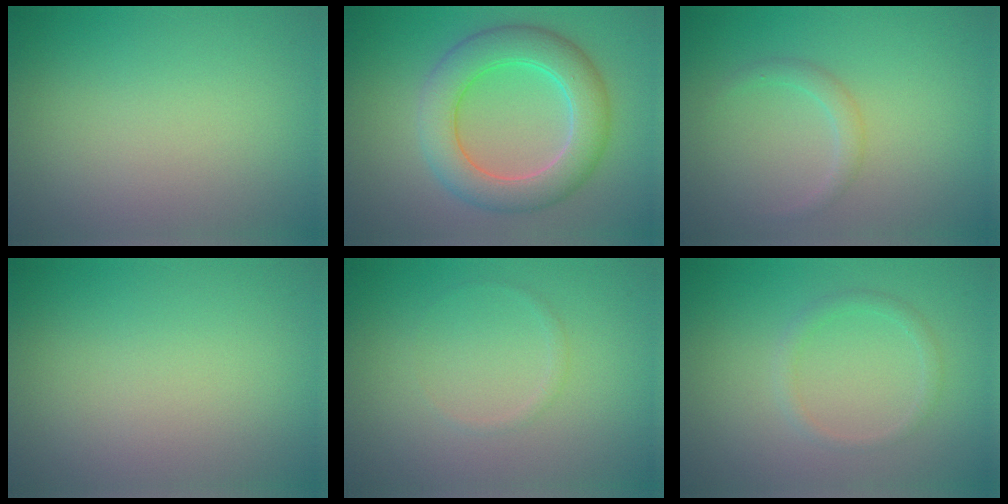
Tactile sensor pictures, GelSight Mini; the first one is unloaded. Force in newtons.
{"total": 6.8, "press": 6.8, "slide": 0.3}
{"total": 1.4, "press": 1.4, "slide": 0.1}
{"total": 0.0}
{"total": 0.6, "press": 0.6, "slide": 0.1}
{"total": 1.3, "press": 1.3, "slide": 0.1}